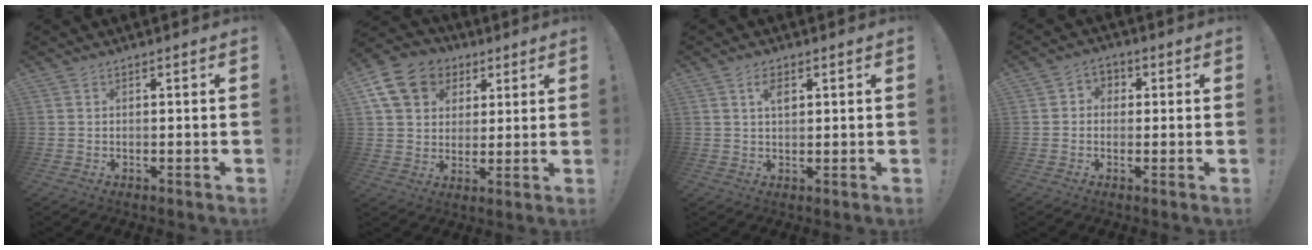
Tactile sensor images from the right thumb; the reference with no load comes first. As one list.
[{"total": 14.5, "force": [5.9, 11.6, 6.5], "torque": [-0.092, -0.022, 0.118]}, {"total": 3.5, "force": [1.6, 1.7, 2.6], "torque": [-0.040, -0.001, 0.024]}, {"total": 3.7, "force": [-0.5, 3.4, 1.3], "torque": [-0.018, 0.010, -0.008]}]